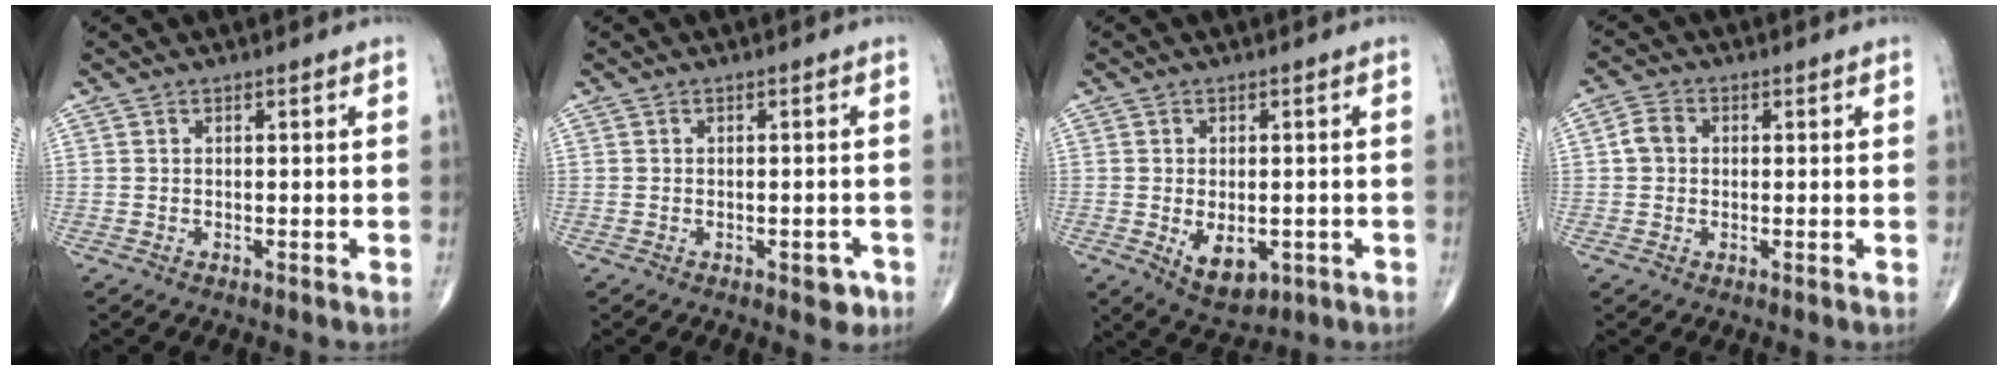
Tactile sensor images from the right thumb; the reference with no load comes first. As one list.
[{"total": 2.6, "force": [-1.3, 1.4, 1.8], "torque": [-0.007, 0.010, -0.012]}, {"total": 7.1, "force": [-1.8, 4.3, 5.4], "torque": [-0.065, -0.005, -0.012]}, {"total": 3.4, "force": [0.2, 2.9, 1.8], "torque": [-0.031, 0.009, -0.001]}]